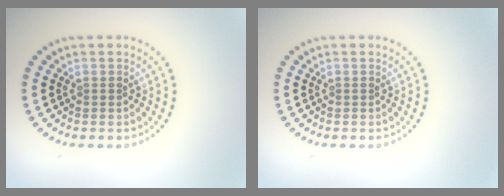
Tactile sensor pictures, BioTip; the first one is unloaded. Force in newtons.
{"total": 0.0}